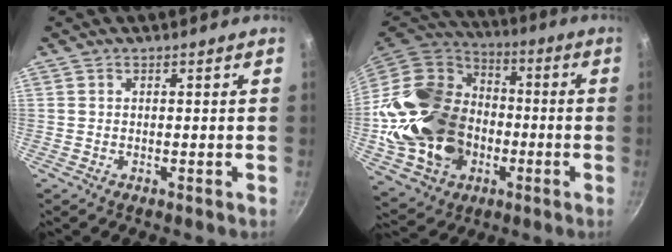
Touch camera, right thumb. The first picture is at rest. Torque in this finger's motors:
{"motor_torque": [2.47, 2.54, 0.88, -0.72, 0.50]}